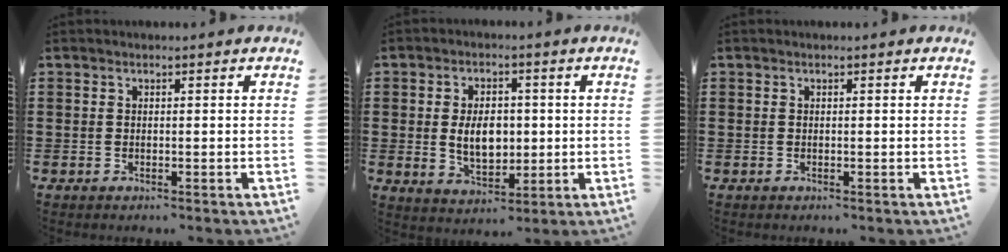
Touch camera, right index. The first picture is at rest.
{"total": 6.4, "force": [0.2, 4.1, 4.9], "torque": [-0.078, 0.002, -0.003]}
{"total": 0.0}